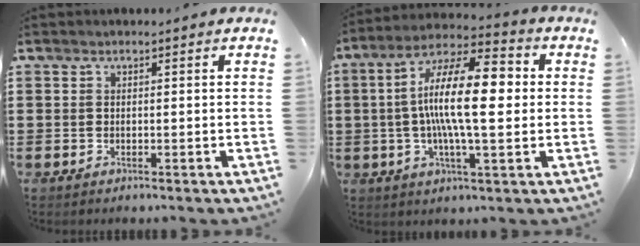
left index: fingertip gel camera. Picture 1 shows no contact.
{"total": 15.2, "force": [0.9, 4.8, 14.4], "torque": [-0.275, 0.004, 0.009]}